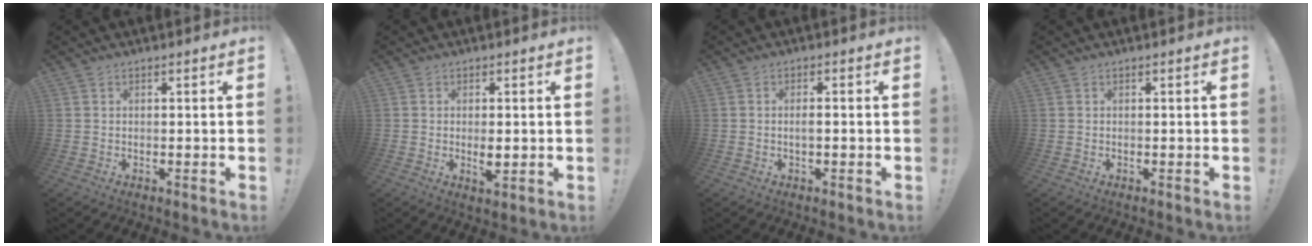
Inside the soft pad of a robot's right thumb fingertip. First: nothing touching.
{"total": 3.5, "force": [0.0, 1.4, 3.2], "torque": [-0.042, -0.002, 0.000]}
{"total": 1.8, "force": [-0.6, 0.3, 1.7], "torque": [-0.033, 0.004, -0.011]}
{"total": 0.0}